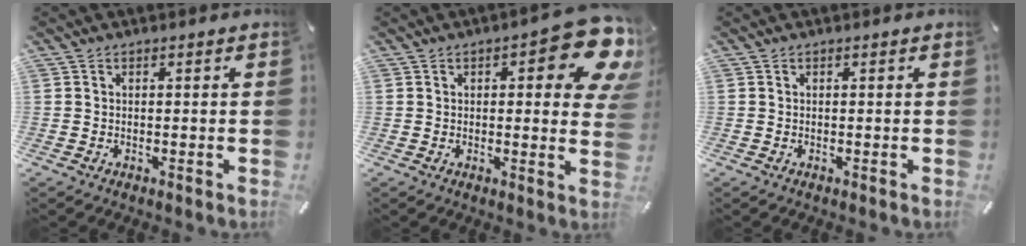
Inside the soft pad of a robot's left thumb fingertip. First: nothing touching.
{"total": 15.1, "force": [6.4, 5.5, 12.5], "torque": [-0.154, -0.046, 0.104]}
{"total": 0.0}